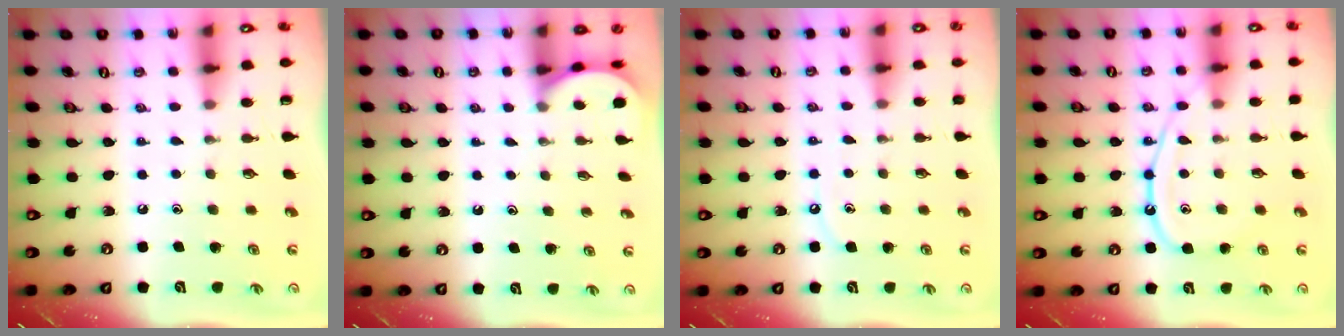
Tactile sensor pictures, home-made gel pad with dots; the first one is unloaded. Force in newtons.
{"total": 2.0, "press": 2.0, "slide": 0.2}
{"total": 5.6, "press": 5.6, "slide": 0.7}
{"total": 11.1, "press": 11.1, "slide": 1.2}